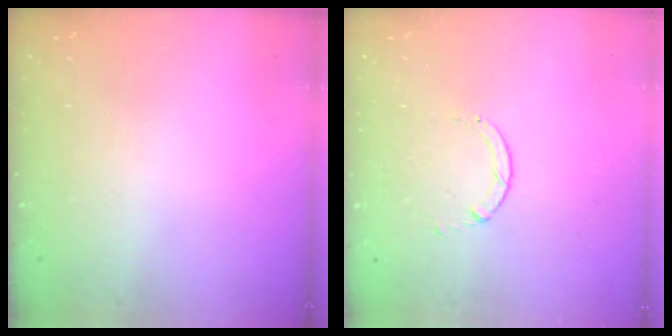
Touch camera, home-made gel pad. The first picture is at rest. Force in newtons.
{"total": 0.7, "press": 0.7, "slide": 0.1}